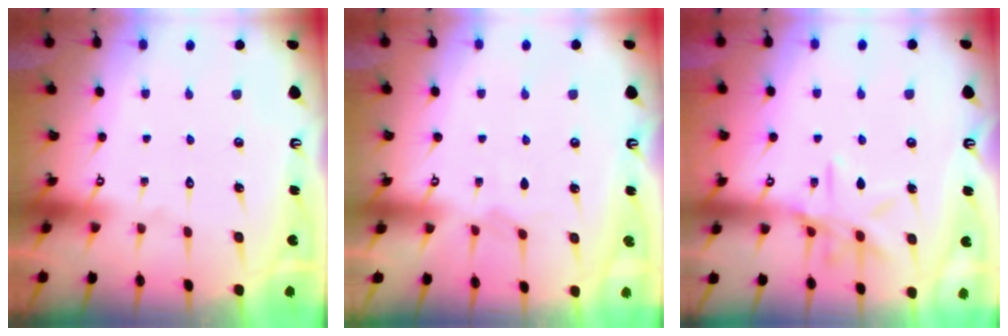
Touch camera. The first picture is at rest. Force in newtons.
{"total": 3.0, "press": 3.0, "slide": 0.5}
{"total": 10.9, "press": 10.9, "slide": 0.8}